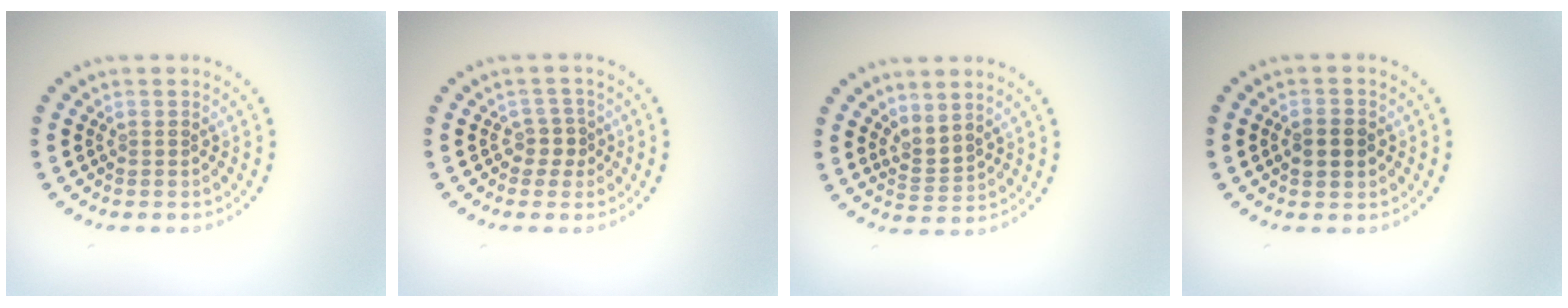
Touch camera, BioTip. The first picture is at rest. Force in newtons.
{"total": 1.7, "press": 1.3, "slide": 1.0}
{"total": 2.1, "press": 1.3, "slide": 1.6}
{"total": 2.9, "press": 2.9, "slide": 0.1}